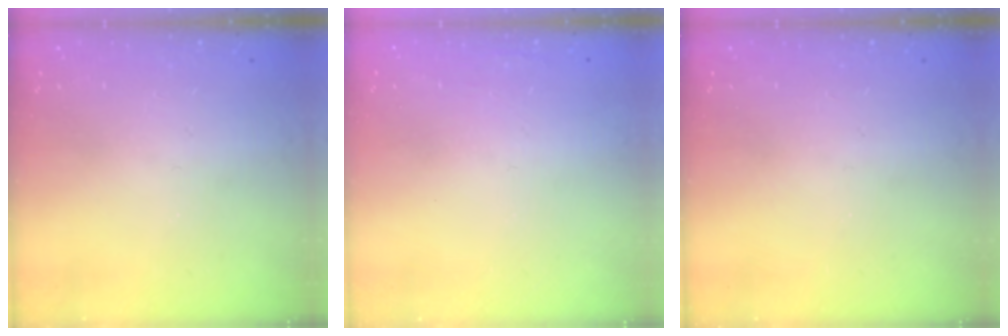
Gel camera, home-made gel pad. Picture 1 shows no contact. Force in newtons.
{"total": 1.6, "press": 1.6, "slide": 0.1}
{"total": 0.0}